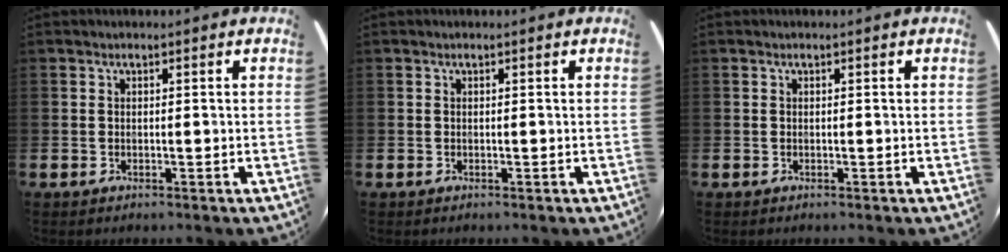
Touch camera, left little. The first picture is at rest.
{"total": 0.0}
{"total": 0.0}